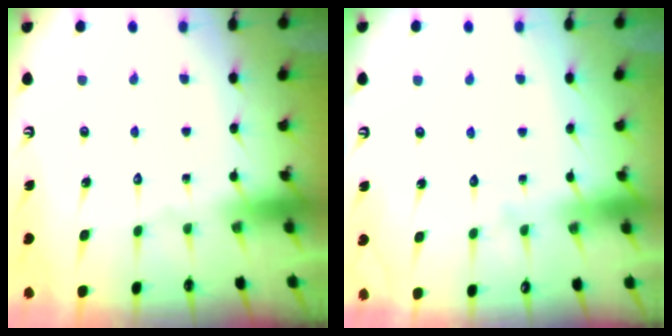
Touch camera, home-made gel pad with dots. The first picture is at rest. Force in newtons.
{"total": 2.6, "press": 2.6, "slide": 0.3}